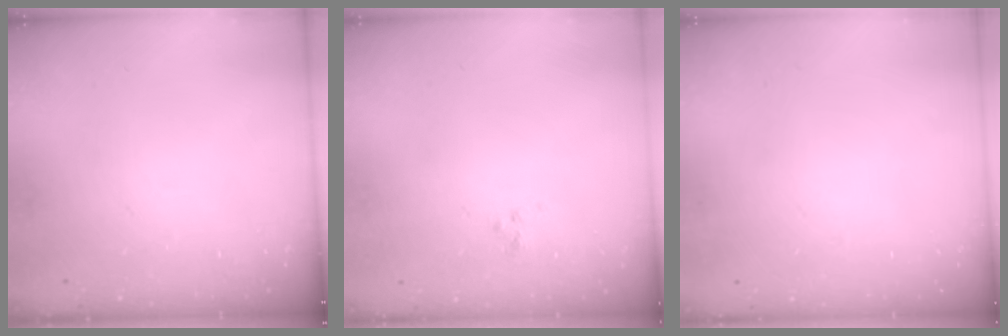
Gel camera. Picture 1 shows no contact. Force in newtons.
{"total": 1.4, "press": 1.3, "slide": 0.6}
{"total": 1.8, "press": 1.8, "slide": 0.2}